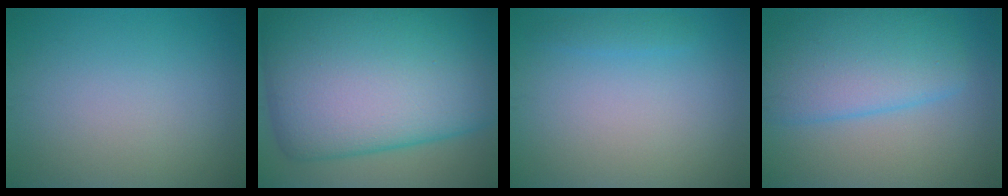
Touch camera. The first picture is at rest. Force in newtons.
{"total": 20.2, "press": 20.2, "slide": 0.5}
{"total": 1.0, "press": 1.0, "slide": 0.1}
{"total": 6.8, "press": 6.8, "slide": 0.1}